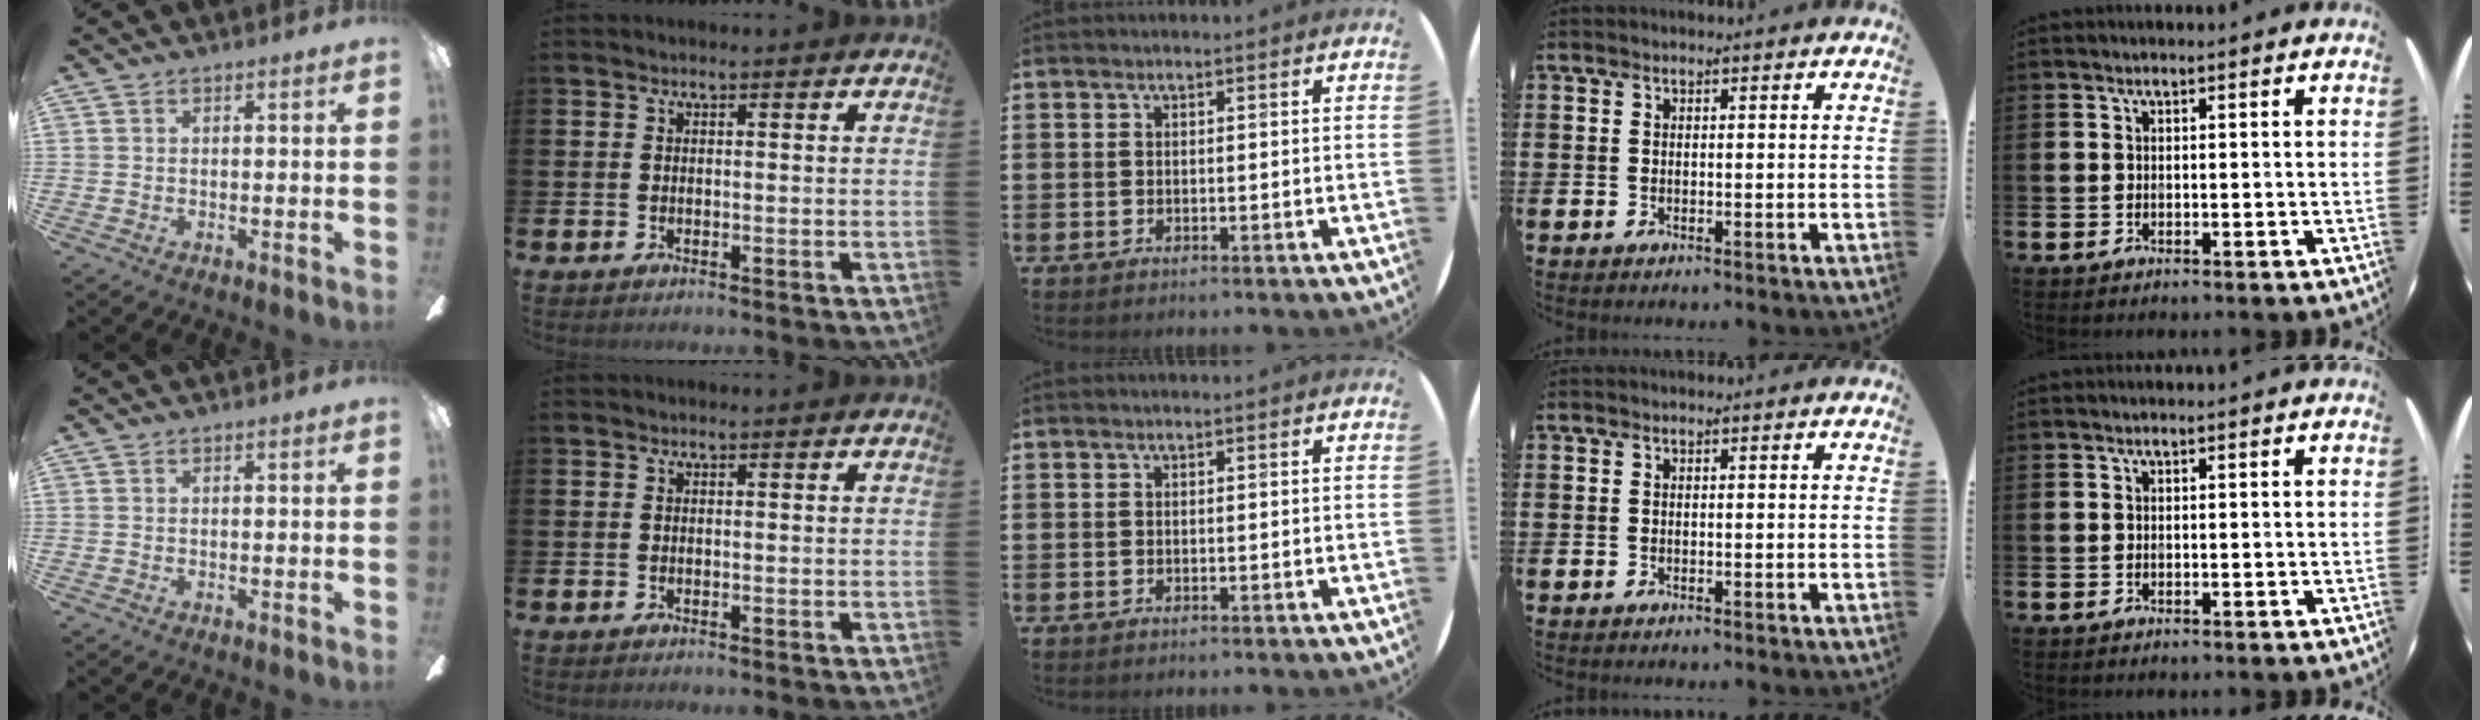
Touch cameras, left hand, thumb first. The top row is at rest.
{}